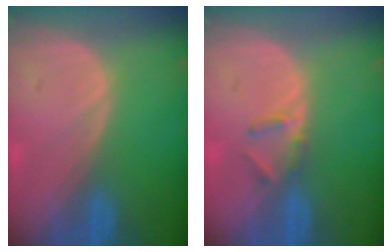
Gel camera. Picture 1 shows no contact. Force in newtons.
{"total": 2.3, "press": 2.1, "slide": 0.9}